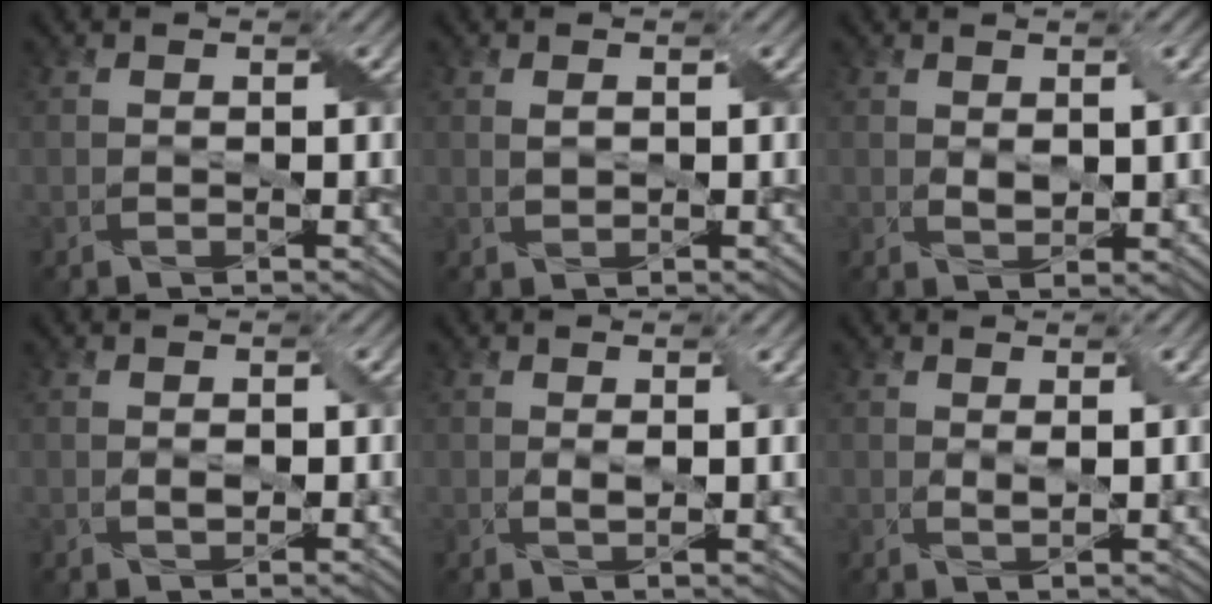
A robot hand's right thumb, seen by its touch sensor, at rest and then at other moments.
{"total": 1.3, "force": [0.4, 0.7, 1.0], "torque": [-0.023, 0.001, 0.010]}
{"total": 2.4, "force": [0.7, 1.1, 2.0], "torque": [-0.042, -0.001, 0.018]}
{"total": 1.2, "force": [0.1, 0.7, 1.0], "torque": [-0.020, -0.001, 0.004]}
{"total": 2.6, "force": [0.8, 0.5, 2.4], "torque": [-0.045, 0.002, 0.015]}
{"total": 2.6, "force": [1.0, 0.5, 2.3], "torque": [-0.045, 0.000, 0.020]}